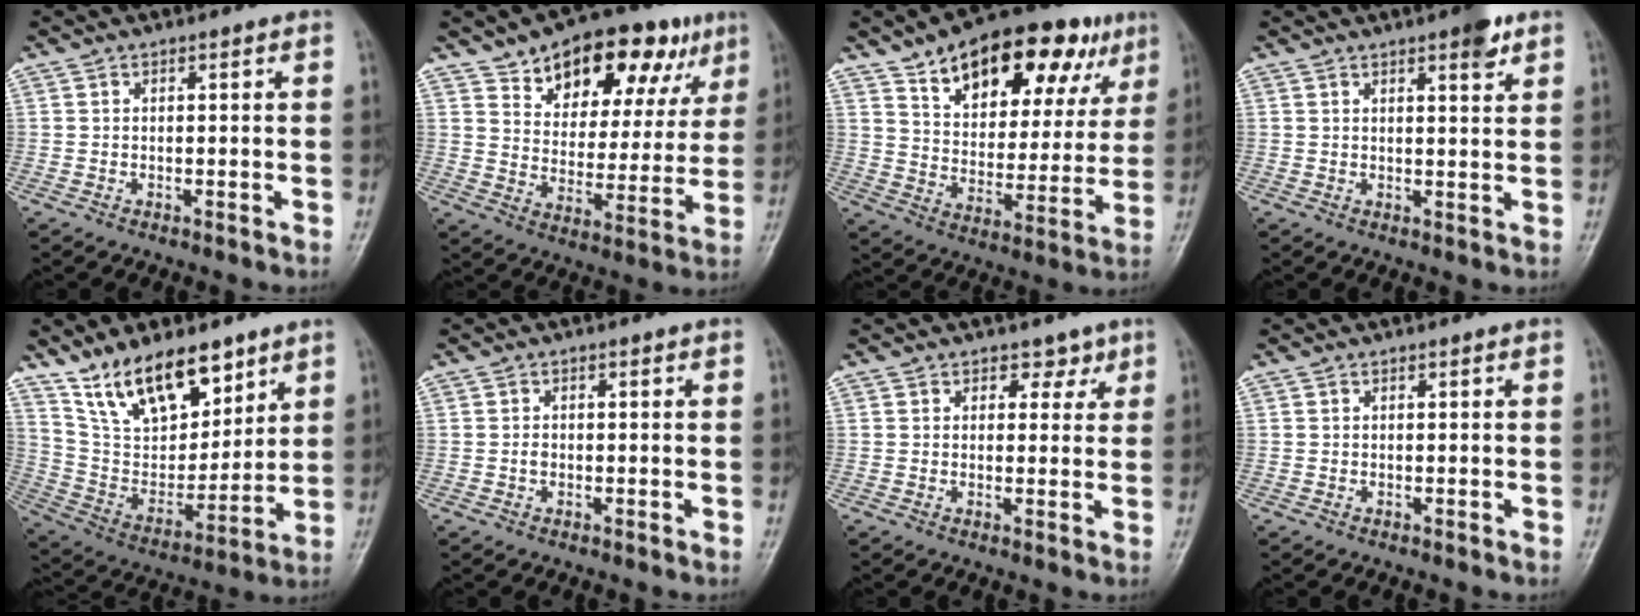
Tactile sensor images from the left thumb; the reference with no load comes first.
{"total": 19.8, "force": [11.4, 10.4, 12.4], "torque": [-0.127, -0.025, 0.174]}
{"total": 23.2, "force": [13.1, 11.6, 15.3], "torque": [-0.181, -0.018, 0.202]}
{"total": 4.5, "force": [2.8, 1.1, 3.3], "torque": [-0.039, -0.013, 0.036]}
{"total": 17.4, "force": [11.8, 8.4, 9.6], "torque": [-0.114, -0.062, 0.228]}
{"total": 1.0, "force": [-0.3, 0.8, 0.6], "torque": [-0.008, 0.002, -0.006]}
{"total": 3.0, "force": [1.9, 2.2, 0.8], "torque": [0.015, -0.009, 0.022]}
{"total": 0.0}